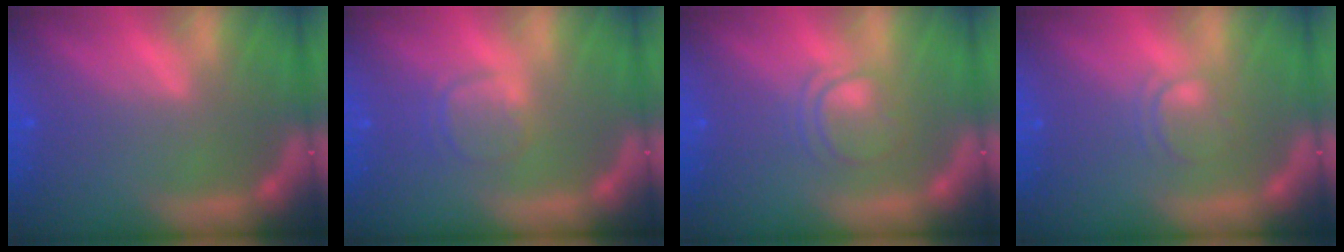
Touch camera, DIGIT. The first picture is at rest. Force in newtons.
{"total": 2.4}
{"total": 3.0}
{"total": 2.0}